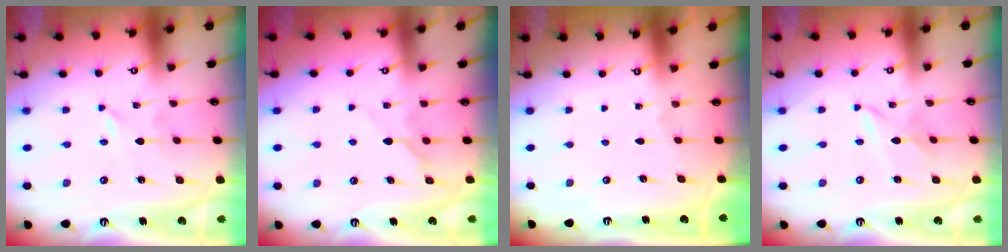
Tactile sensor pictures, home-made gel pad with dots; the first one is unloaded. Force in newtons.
{"total": 5.5, "press": 5.5, "slide": 0.6}
{"total": 0.0}
{"total": 2.6, "press": 2.6, "slide": 0.2}